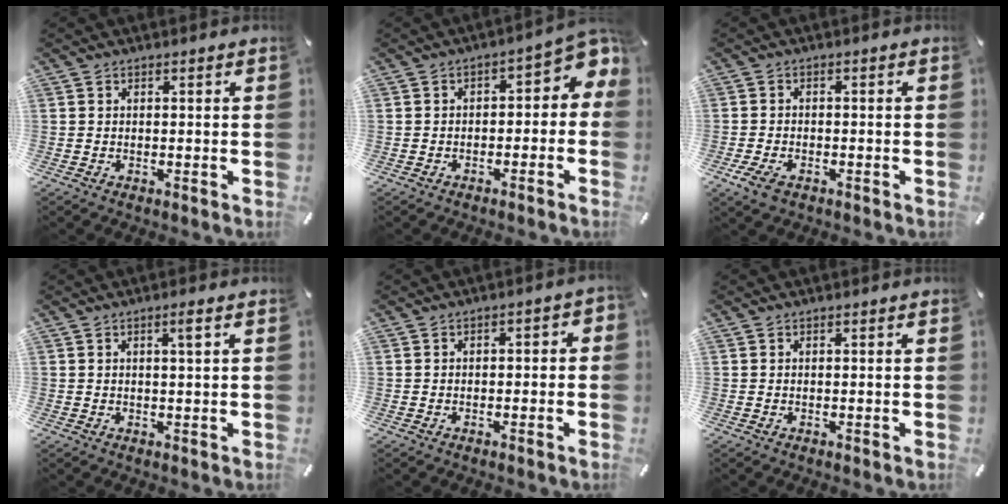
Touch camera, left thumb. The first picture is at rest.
{"total": 5.6, "force": [0.8, 3.6, 4.2], "torque": [-0.049, -0.012, 0.007]}
{"total": 3.5, "force": [-2.0, 2.1, 2.0], "torque": [-0.052, 0.003, -0.040]}
{"total": 2.5, "force": [1.0, 0.1, 2.3], "torque": [-0.046, 0.000, 0.015]}
{"total": 2.1, "force": [-1.3, 1.1, 1.2], "torque": [-0.019, 0.010, -0.025]}
{"total": 0.0}